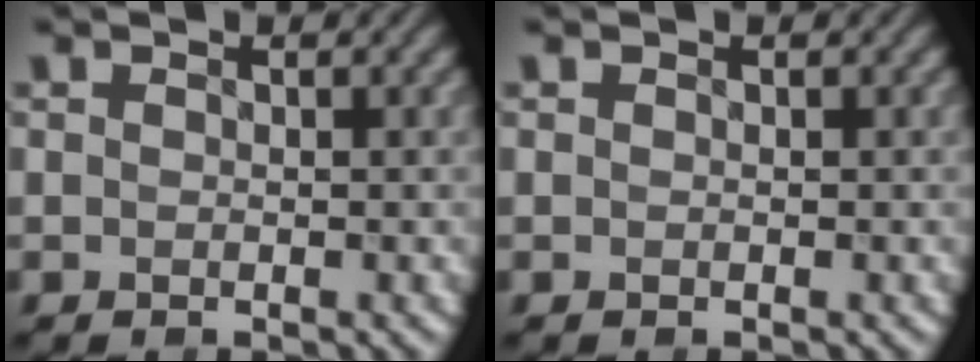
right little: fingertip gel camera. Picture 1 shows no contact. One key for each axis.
{"total": 0.0}